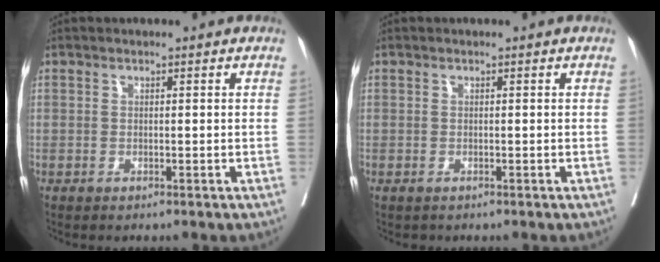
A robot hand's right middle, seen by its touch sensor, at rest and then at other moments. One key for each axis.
{"total": 0.0}